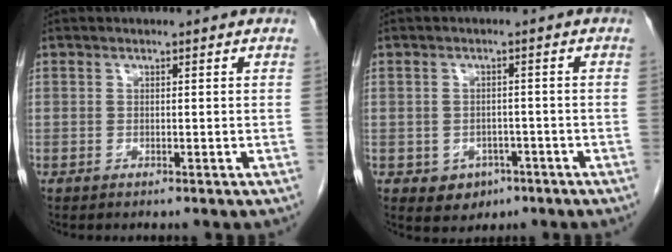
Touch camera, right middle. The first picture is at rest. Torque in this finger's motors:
{"motor_torque": [0.45, -0.20, 0.01, 0.00]}